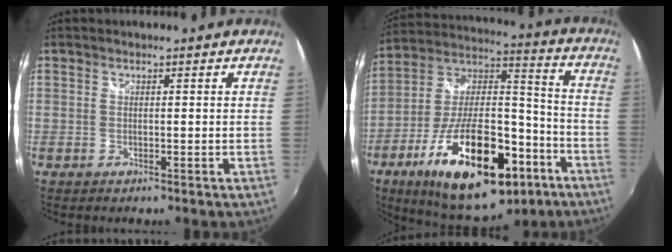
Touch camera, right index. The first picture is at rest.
{"total": 28.0, "force": [-13.8, 12.2, 21.1], "torque": [-0.363, -0.005, -0.208]}